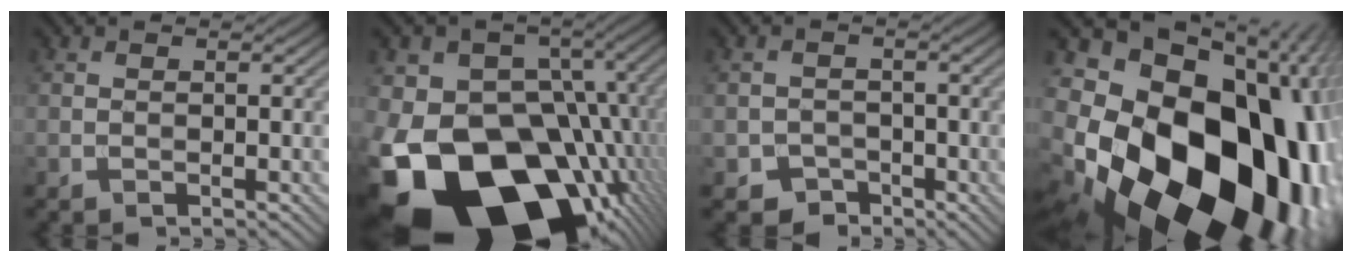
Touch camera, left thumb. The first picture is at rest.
{"total": 22.6, "force": [-9.0, 16.1, 13.1], "torque": [-0.240, -0.032, -0.137]}
{"total": 3.1, "force": [-1.8, 2.4, 0.7], "torque": [-0.007, -0.003, -0.037]}
{"total": 24.1, "force": [-5.1, 17.8, 15.4], "torque": [-0.293, -0.068, -0.081]}